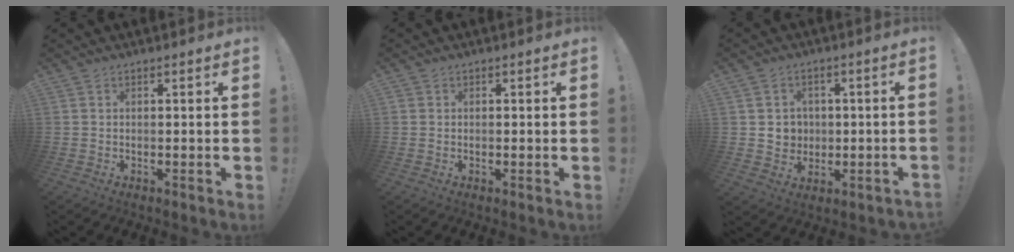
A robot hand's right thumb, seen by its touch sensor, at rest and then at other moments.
{"total": 0.8, "force": [0.0, 0.8, -0.1], "torque": [-0.004, 0.003, 0.002]}
{"total": 5.8, "force": [0.5, 5.7, 0.9], "torque": [-0.011, -0.007, 0.017]}